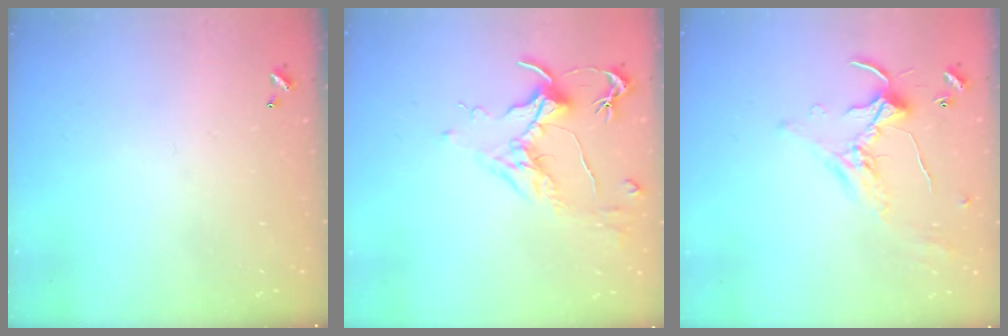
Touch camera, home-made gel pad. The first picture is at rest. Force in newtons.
{"total": 1.8, "press": 1.6, "slide": 0.9}
{"total": 1.0, "press": 0.5, "slide": 0.8}